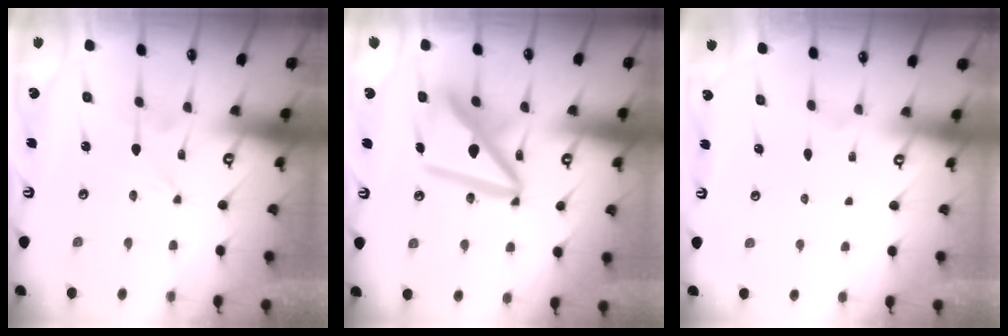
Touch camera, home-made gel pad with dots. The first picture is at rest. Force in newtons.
{"total": 15.2, "press": 15.1, "slide": 1.9}
{"total": 0.0}